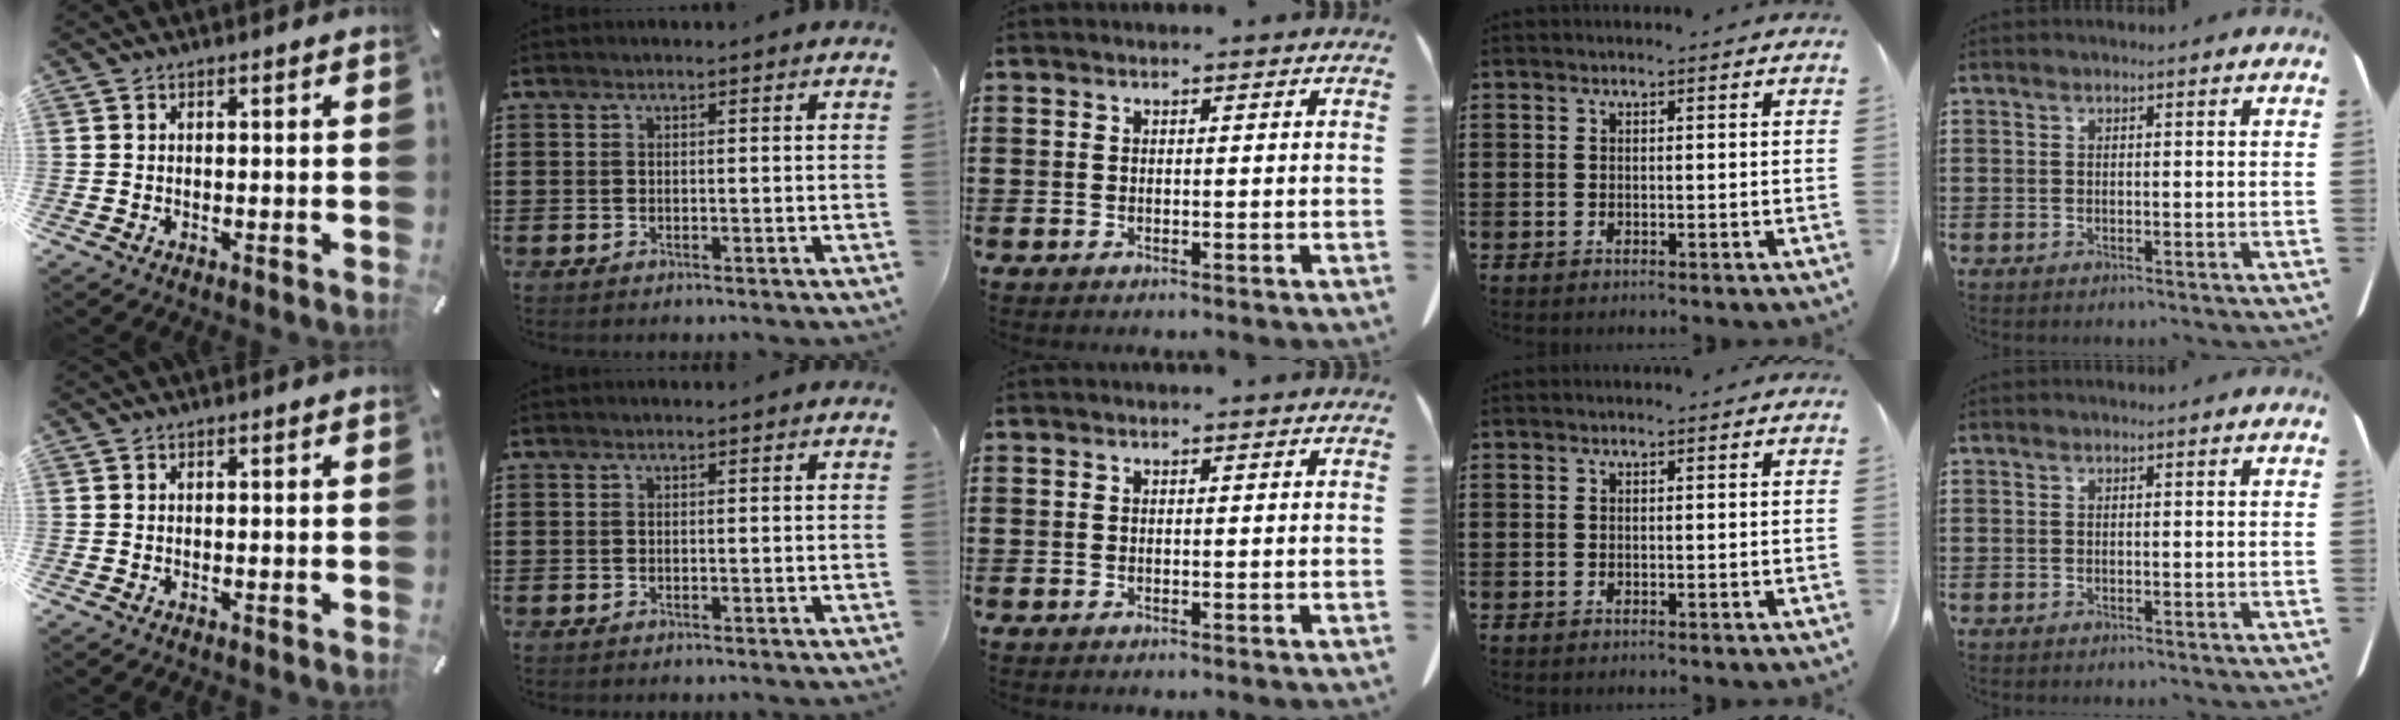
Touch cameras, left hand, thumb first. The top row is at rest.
{}